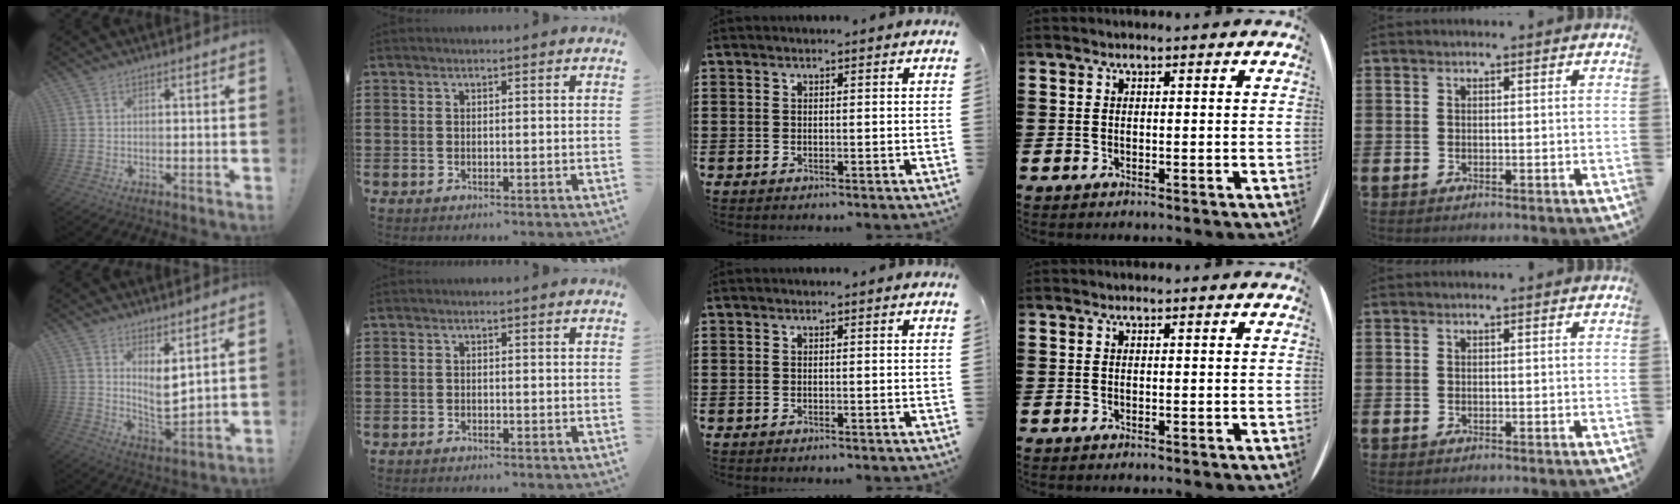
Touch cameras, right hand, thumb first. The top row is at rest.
{"thumb": {"total": 7.0, "force": [4.3, 2.0, 5.1], "torque": [-0.076, -0.045, 0.082]}, "index": {"total": 0.7, "force": [-0.7, 0.1, 0.0], "torque": [-0.001, 0.001, -0.016]}}